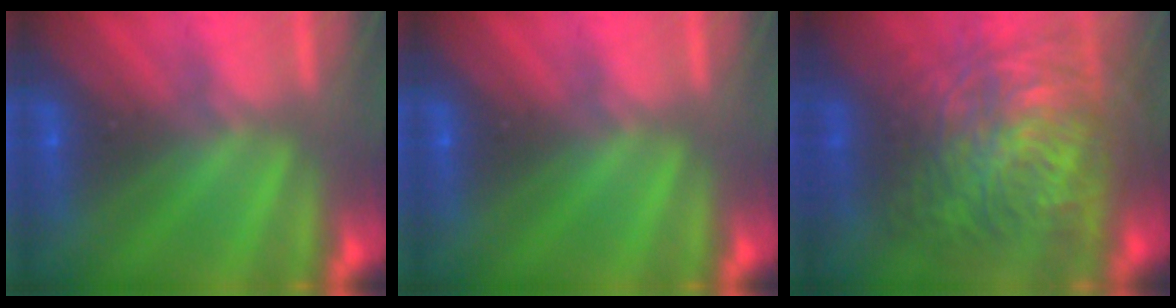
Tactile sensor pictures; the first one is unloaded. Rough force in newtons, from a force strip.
{"total": 0.0}
{"total": 11.3}